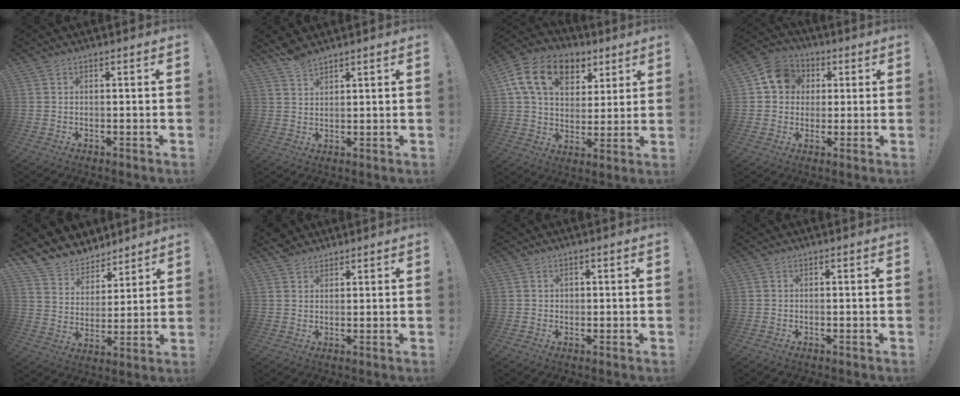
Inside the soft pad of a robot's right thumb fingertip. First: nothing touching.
{"total": 4.1, "force": [3.7, 1.2, 1.5], "torque": [-0.027, -0.023, 0.068]}
{"total": 17.1, "force": [8.0, 11.5, 9.9], "torque": [-0.162, -0.023, 0.149]}
{"total": 10.9, "force": [2.7, 9.5, 4.6], "torque": [-0.064, 0.007, 0.056]}
{"total": 9.6, "force": [7.9, 5.5, 0.6], "torque": [-0.028, -0.072, 0.154]}
{"total": 3.4, "force": [2.7, 2.0, 0.5], "torque": [-0.007, -0.012, 0.053]}
{"total": 1.1, "force": [0.2, 1.0, 0.3], "torque": [-0.004, 0.002, 0.003]}
{"total": 0.0}